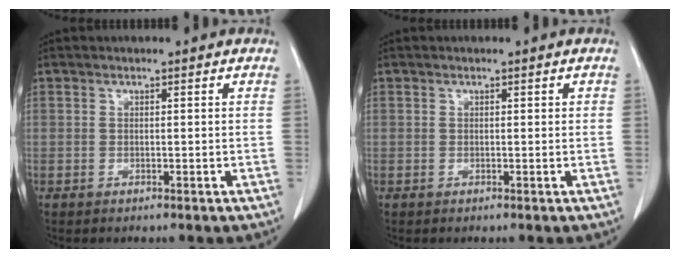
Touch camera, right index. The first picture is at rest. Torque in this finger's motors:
{"motor_torque": [-0.18, 0.13, -0.02, -0.01]}